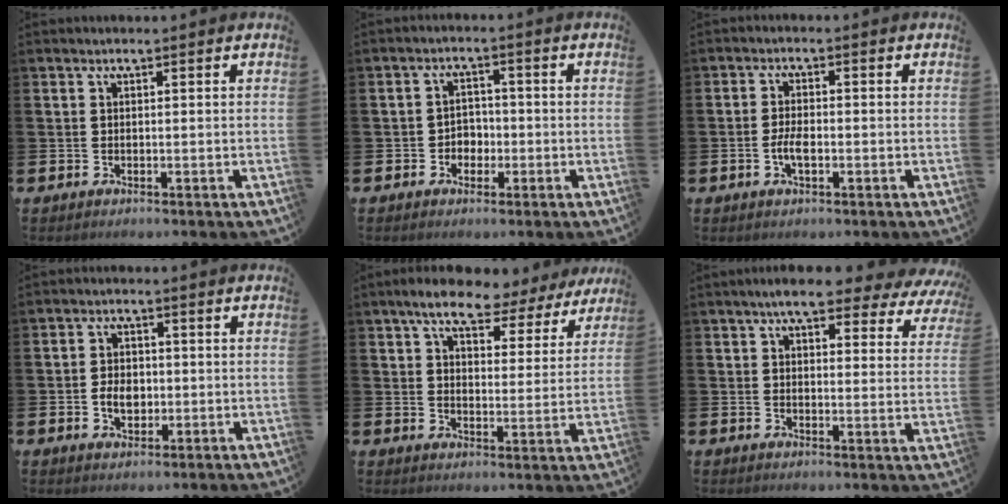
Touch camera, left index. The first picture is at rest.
{"total": 2.6, "force": [-1.2, 2.2, 0.8], "torque": [-0.017, 0.005, -0.030]}
{"total": 2.8, "force": [-0.7, 1.1, 2.5], "torque": [-0.040, 0.000, -0.015]}
{"total": 3.7, "force": [-0.6, 2.7, 2.5], "torque": [-0.029, -0.001, -0.017]}
{"total": 7.5, "force": [6.6, 2.3, 2.8], "torque": [-0.066, -0.034, 0.112]}
{"total": 7.2, "force": [6.0, 1.8, 3.5], "torque": [-0.072, -0.025, 0.104]}